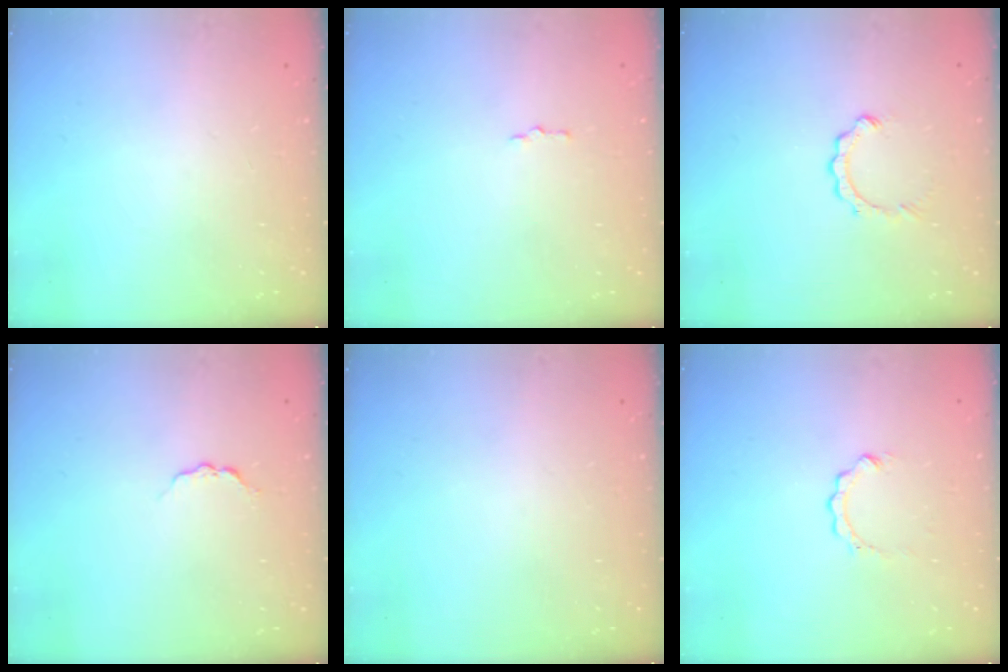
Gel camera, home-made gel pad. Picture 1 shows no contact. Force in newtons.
{"total": 1.5, "press": 1.5, "slide": 0.2}
{"total": 2.5, "press": 2.4, "slide": 0.4}
{"total": 3.4, "press": 3.4, "slide": 0.4}
{"total": 0.0}
{"total": 2.8, "press": 2.8, "slide": 0.2}